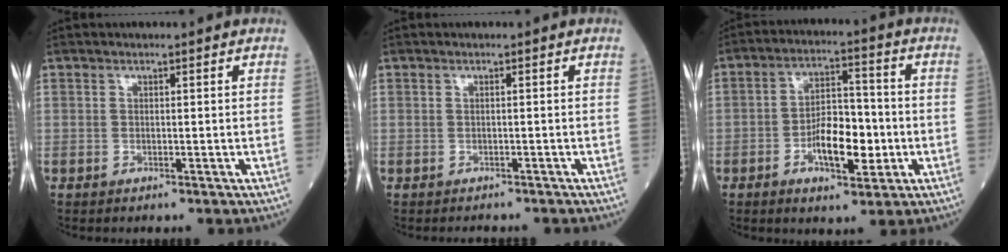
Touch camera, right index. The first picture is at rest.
{"total": 1.6, "force": [-1.4, 0.7, 0.3], "torque": [-0.002, 0.000, -0.015]}
{"total": 9.0, "force": [-2.4, 3.6, 7.9], "torque": [-0.141, 0.010, -0.037]}